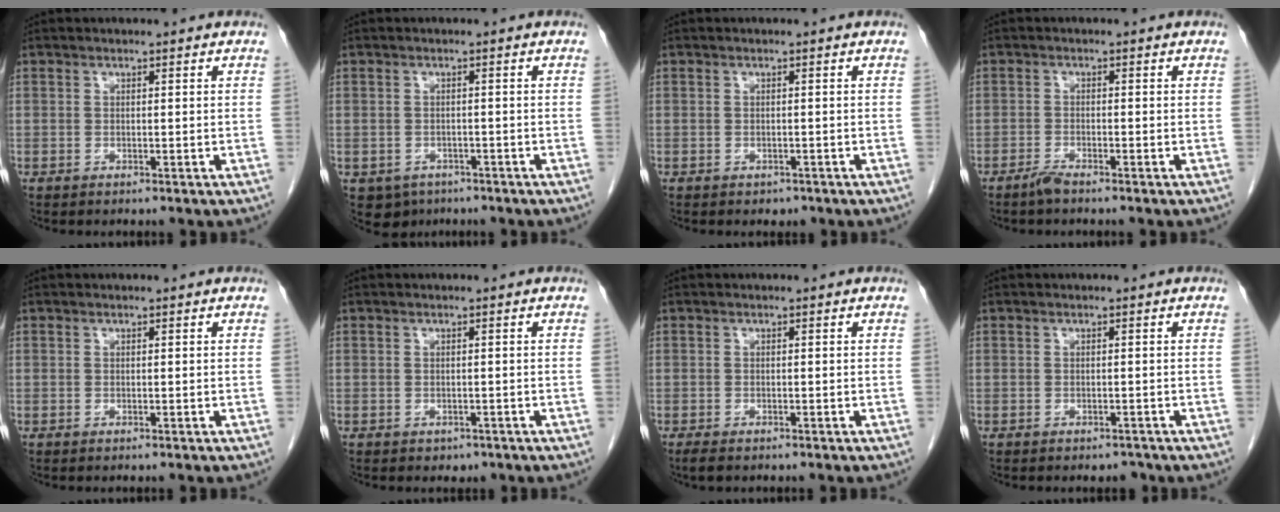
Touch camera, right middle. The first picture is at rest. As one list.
[{"total": 3.9, "force": [-2.3, 3.0, 0.7], "torque": [-0.012, 0.002, -0.031]}, {"total": 1.1, "force": [-0.7, 0.8, 0.2], "torque": [-0.008, 0.000, -0.005]}, {"total": 1.7, "force": [-1.5, 0.0, 0.8], "torque": [-0.020, -0.003, -0.030]}, {"total": 0.0}, {"total": 1.1, "force": [-0.6, 0.9, 0.2], "torque": [-0.007, 0.001, -0.002]}, {"total": 1.5, "force": [-1.1, 0.5, 0.9], "torque": [-0.023, -0.005, -0.017]}, {"total": 1.4, "force": [-1.2, 0.7, 0.2], "torque": [-0.003, 0.000, -0.016]}]